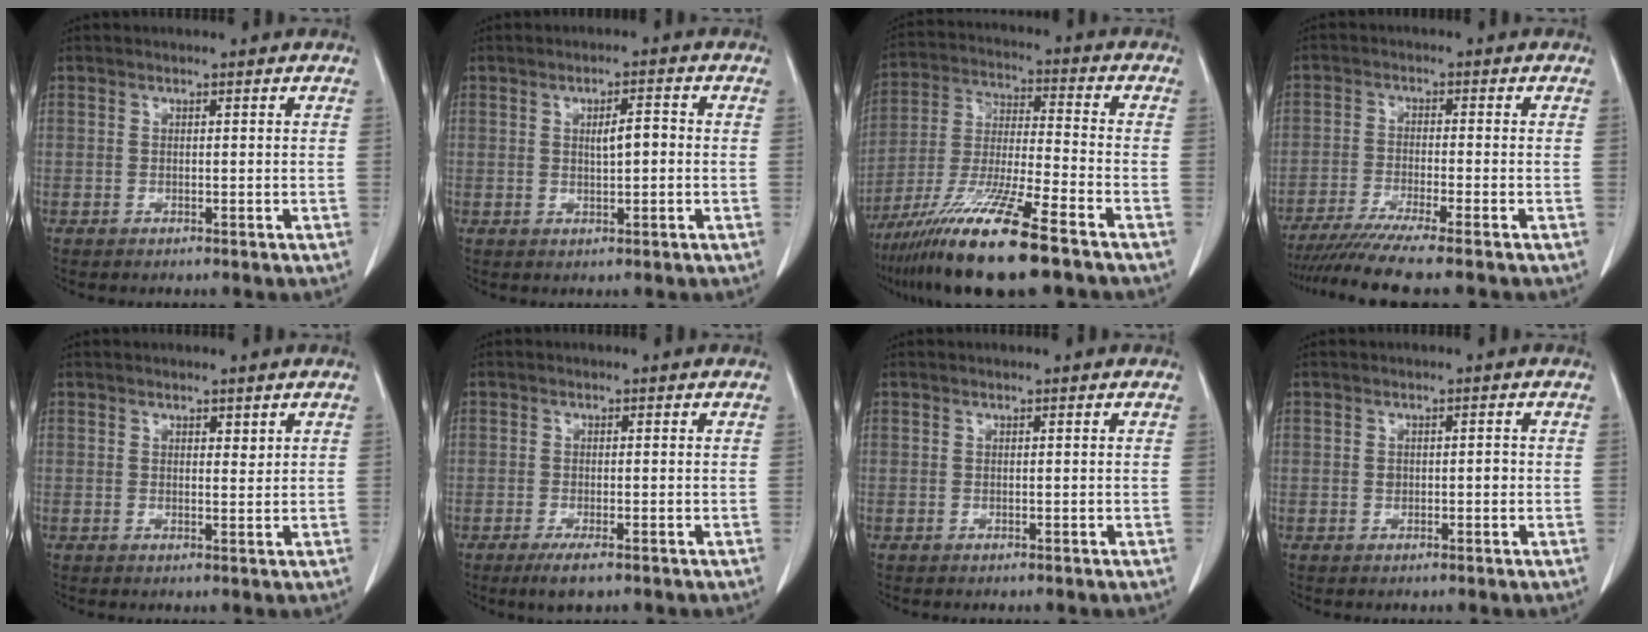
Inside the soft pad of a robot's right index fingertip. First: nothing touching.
{"total": 3.1, "force": [0.1, 0.7, 3.0], "torque": [-0.050, 0.004, 0.003]}
{"total": 16.2, "force": [-10.8, 0.4, 12.1], "torque": [-0.250, -0.047, -0.202]}
{"total": 9.3, "force": [-7.8, -1.4, 5.0], "torque": [-0.068, -0.028, -0.125]}
{"total": 1.2, "force": [0.8, 0.5, 0.7], "torque": [-0.008, -0.007, 0.012]}
{"total": 3.1, "force": [-2.0, 0.5, 2.3], "torque": [-0.044, -0.007, -0.033]}
{"total": 0.0}
{"total": 1.6, "force": [-0.1, 1.0, 1.3], "torque": [-0.021, 0.007, 0.003]}